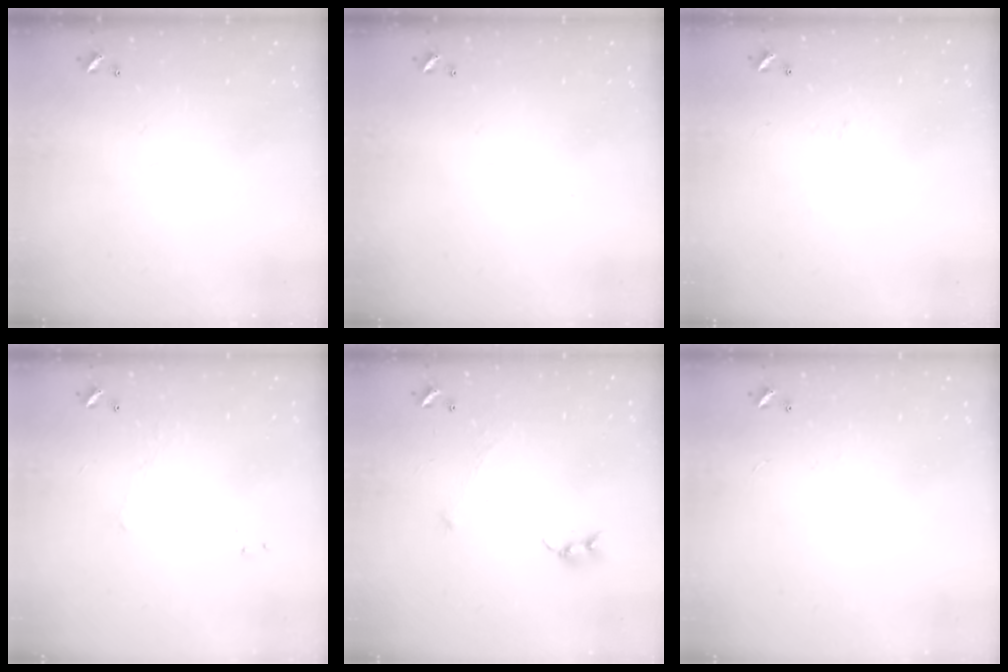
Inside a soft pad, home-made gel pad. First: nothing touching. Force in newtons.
{"total": 0.0}
{"total": 0.6, "press": 0.2, "slide": 0.6}
{"total": 0.7, "press": 0.5, "slide": 0.5}
{"total": 0.8, "press": 0.6, "slide": 0.5}
{"total": 1.5, "press": 1.4, "slide": 0.5}